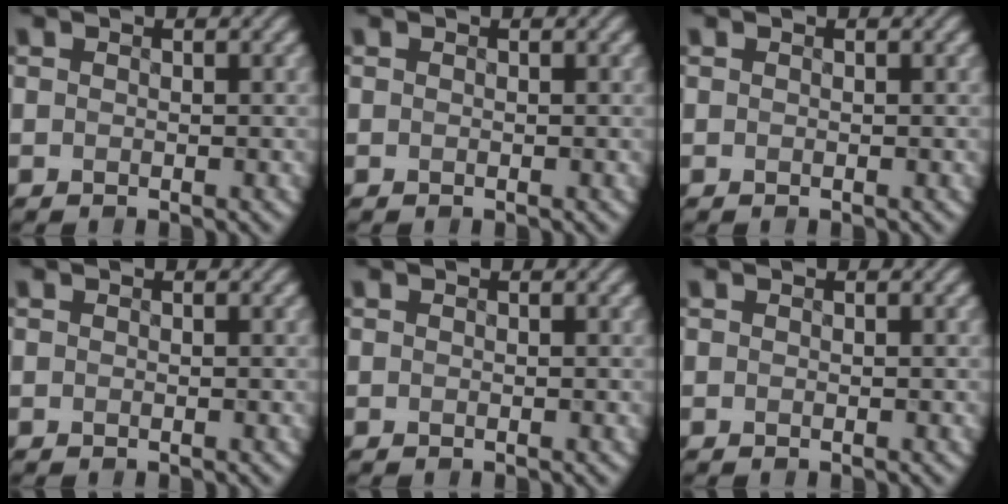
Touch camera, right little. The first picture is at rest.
{"total": 0.0}
{"total": 0.0}
{"total": 0.0}
{"total": 0.0}
{"total": 0.0}